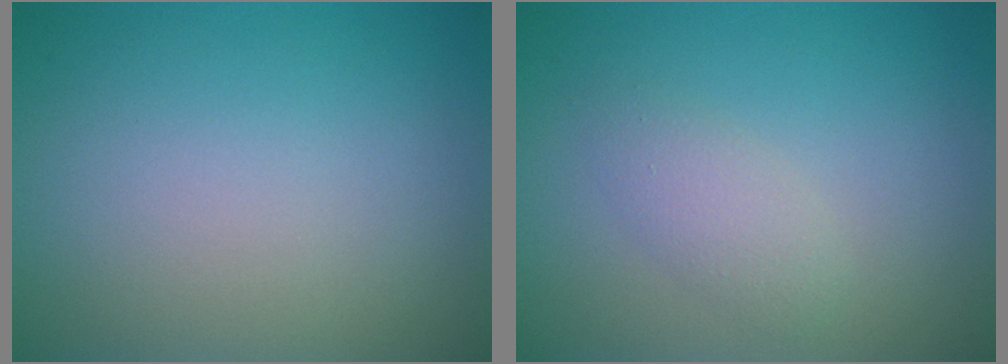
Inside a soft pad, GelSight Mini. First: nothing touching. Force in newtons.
{"total": 1.9, "press": 1.9, "slide": 0.1}